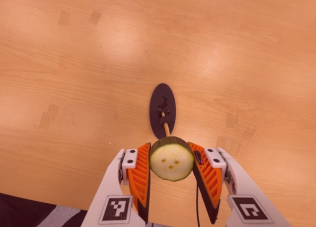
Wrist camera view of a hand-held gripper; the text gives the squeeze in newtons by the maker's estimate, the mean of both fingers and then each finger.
{"total": 7.2, "left": 6.5, "right": 8.0}